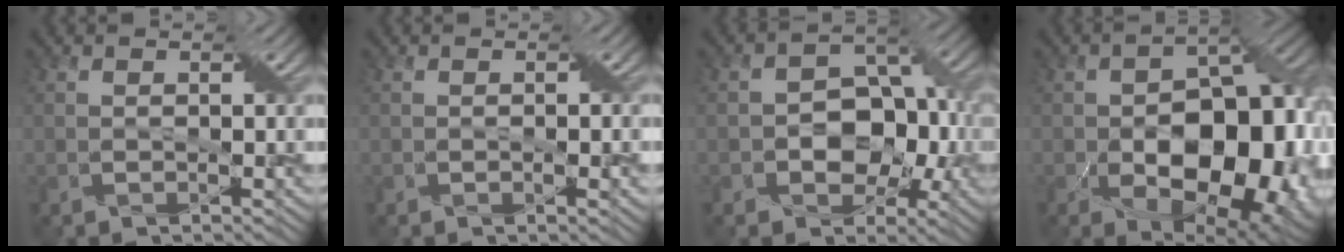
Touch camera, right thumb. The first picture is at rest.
{"total": 1.5, "force": [-0.3, 0.4, 1.4], "torque": [-0.021, 0.000, -0.004]}
{"total": 8.5, "force": [-1.7, 6.3, 5.3], "torque": [-0.070, 0.002, -0.036]}
{"total": 17.5, "force": [-4.9, 10.8, 12.8], "torque": [-0.145, -0.025, -0.064]}